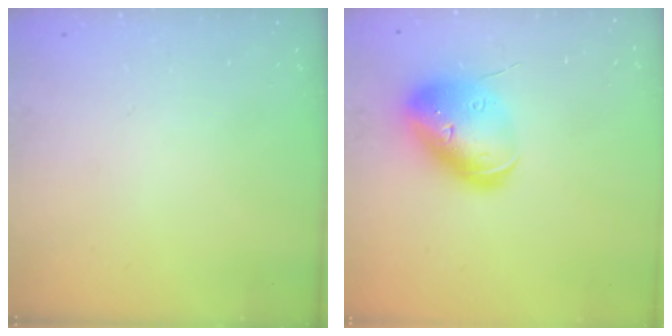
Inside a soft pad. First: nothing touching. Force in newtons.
{"total": 16.6, "press": 16.4, "slide": 2.9}